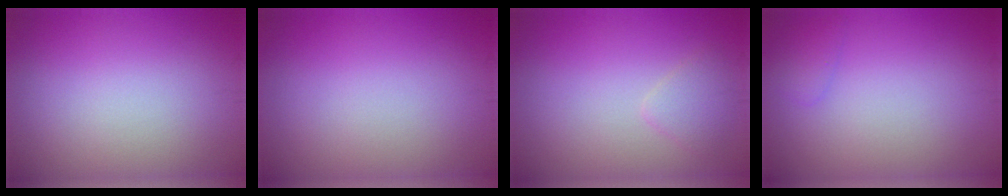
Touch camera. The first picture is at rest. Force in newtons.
{"total": 0.0}
{"total": 1.5, "press": 1.5, "slide": 0.1}
{"total": 1.0, "press": 1.0, "slide": 0.1}